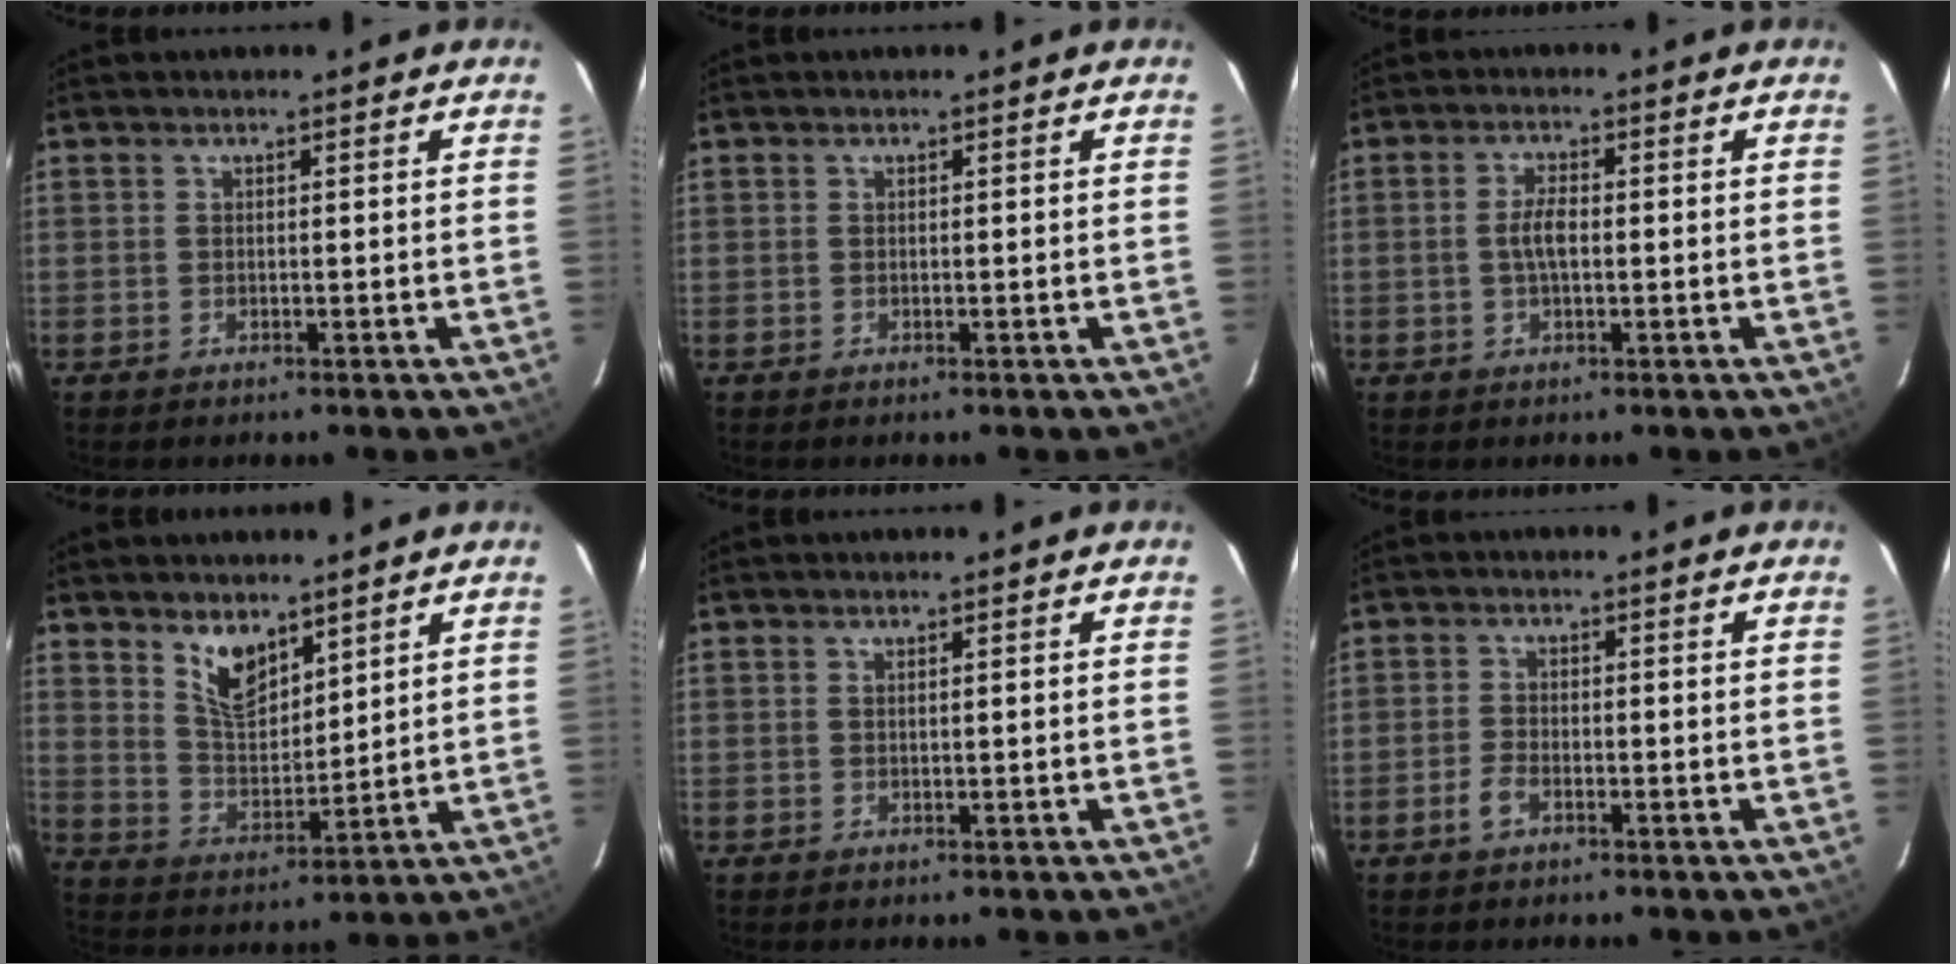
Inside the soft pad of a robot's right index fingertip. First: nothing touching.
{"total": 0.0}
{"total": 3.5, "force": [-0.4, 1.3, 3.3], "torque": [-0.066, 0.005, -0.006]}
{"total": 7.8, "force": [5.3, 3.6, 4.4], "torque": [-0.073, 0.001, 0.109]}
{"total": 0.0}
{"total": 2.8, "force": [-1.7, 1.4, 1.8], "torque": [-0.048, 0.003, -0.035]}